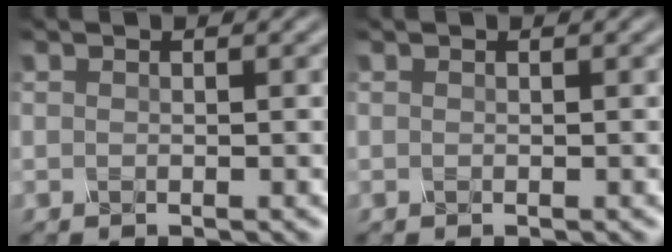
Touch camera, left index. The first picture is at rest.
{"total": 0.0}